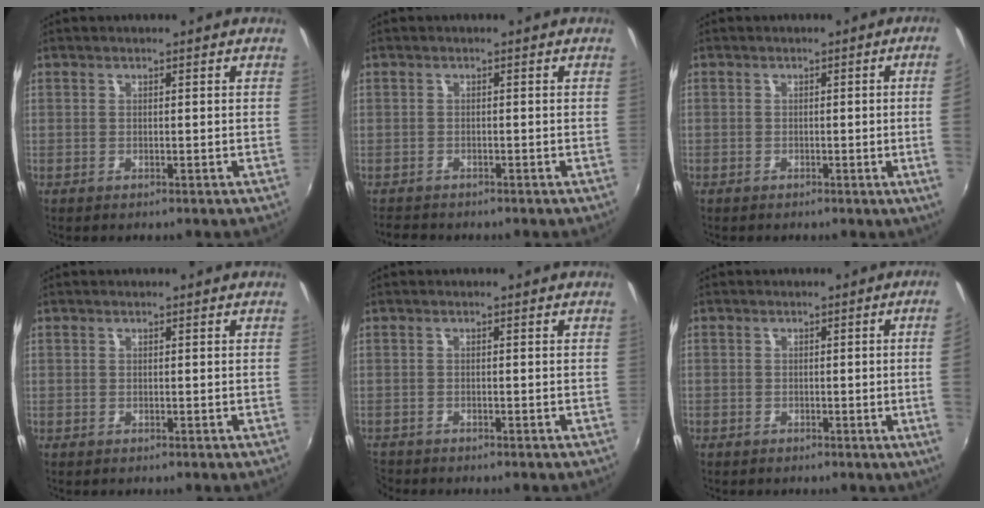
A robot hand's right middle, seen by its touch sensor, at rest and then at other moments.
{"total": 2.2, "force": [-1.9, 1.1, 0.1], "torque": [-0.009, -0.001, -0.037]}
{"total": 3.8, "force": [-0.1, -1.5, 3.5], "torque": [-0.053, -0.011, 0.002]}
{"total": 0.0}
{"total": 2.9, "force": [-2.7, 1.0, 0.3], "torque": [-0.019, -0.012, -0.055]}
{"total": 3.8, "force": [-0.3, -1.2, 3.6], "torque": [-0.058, -0.012, -0.002]}